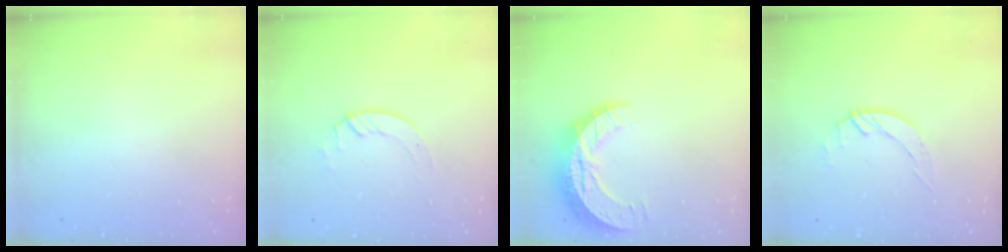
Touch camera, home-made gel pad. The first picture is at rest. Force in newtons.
{"total": 2.7, "press": 2.7, "slide": 0.3}
{"total": 10.7, "press": 10.7, "slide": 0.8}
{"total": 2.9, "press": 2.8, "slide": 0.3}